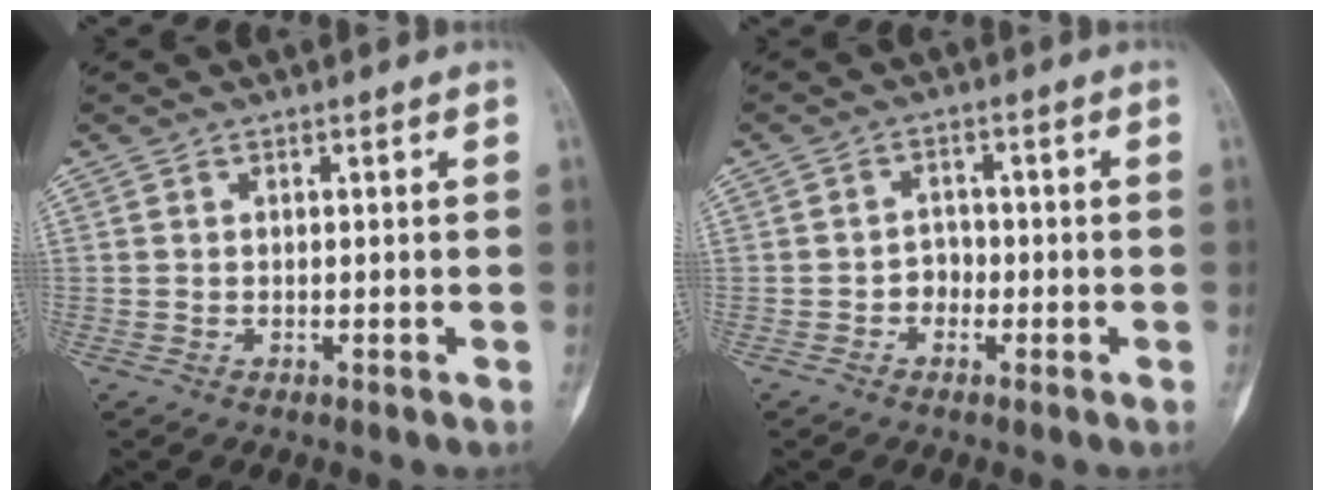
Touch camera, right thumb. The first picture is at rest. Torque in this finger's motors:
{"motor_torque": [0.48, 0.39, 0.18, -0.23, -0.03]}